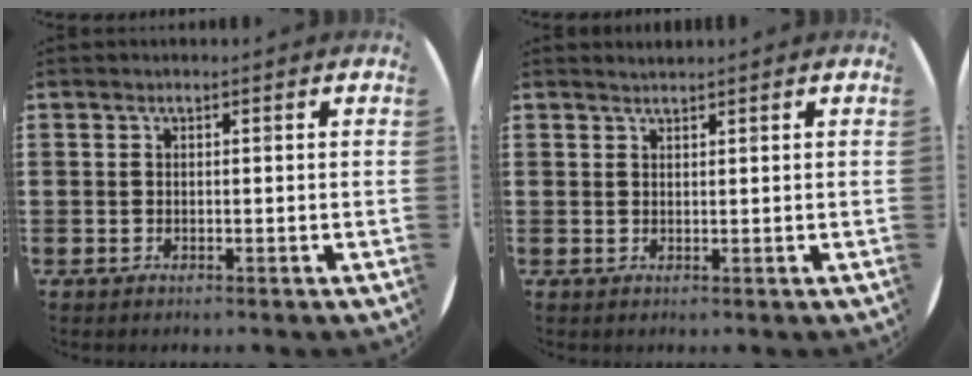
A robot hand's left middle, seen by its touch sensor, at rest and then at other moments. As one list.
[{"total": 0.9, "force": [0.9, -0.1, 0.0], "torque": [0.000, -0.001, 0.017]}]